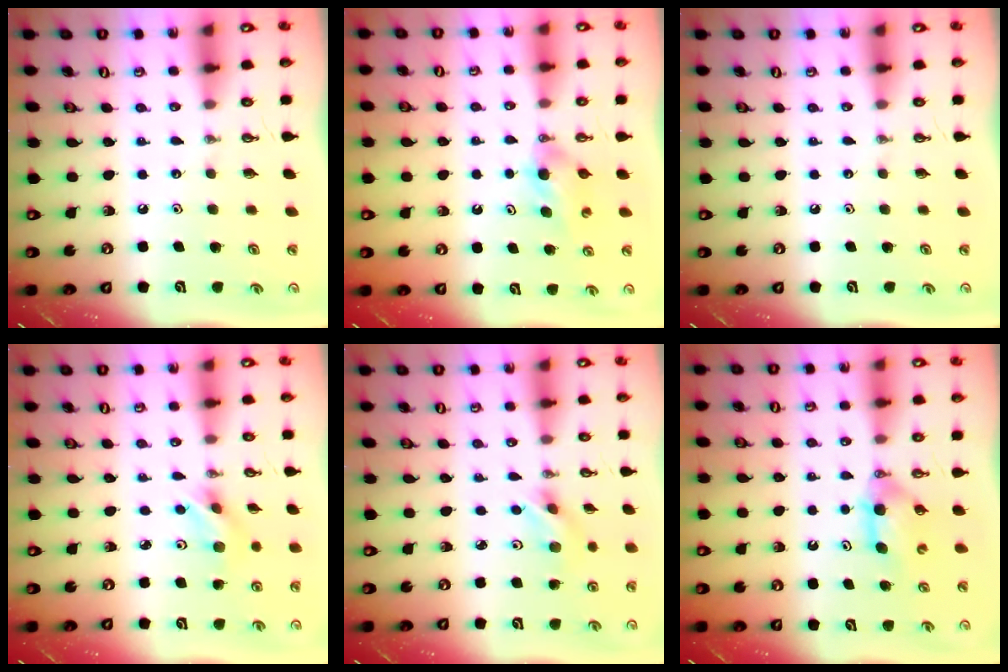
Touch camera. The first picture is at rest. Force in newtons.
{"total": 5.1, "press": 5.0, "slide": 0.6}
{"total": 0.0}
{"total": 5.5, "press": 3.8, "slide": 4.0}
{"total": 4.7, "press": 4.6, "slide": 0.7}
{"total": 6.4, "press": 3.6, "slide": 5.3}